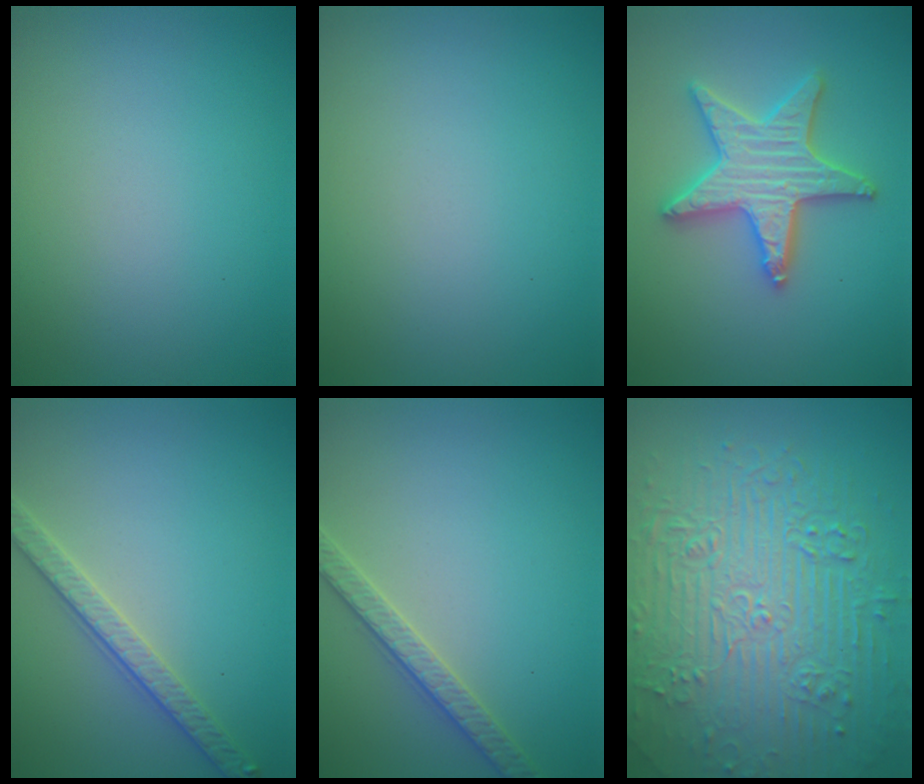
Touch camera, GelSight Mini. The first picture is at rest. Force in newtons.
{"total": 0.0}
{"total": 5.2, "press": 5.1, "slide": 0.8}
{"total": 2.8, "press": 2.8, "slide": 0.7}
{"total": 2.7, "press": 2.7, "slide": 0.1}
{"total": 11.0, "press": 7.3, "slide": 8.2}